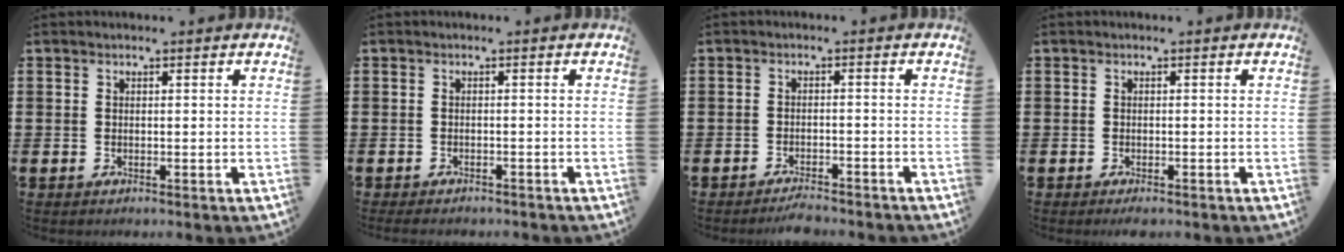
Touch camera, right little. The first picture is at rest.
{"total": 0.9, "force": [-0.9, 0.1, 0.2], "torque": [-0.006, -0.001, -0.018]}
{"total": 2.0, "force": [-2.0, 0.0, 0.3], "torque": [-0.010, 0.004, -0.040]}
{"total": 0.6, "force": [-0.5, 0.1, 0.4], "torque": [-0.008, -0.002, -0.009]}